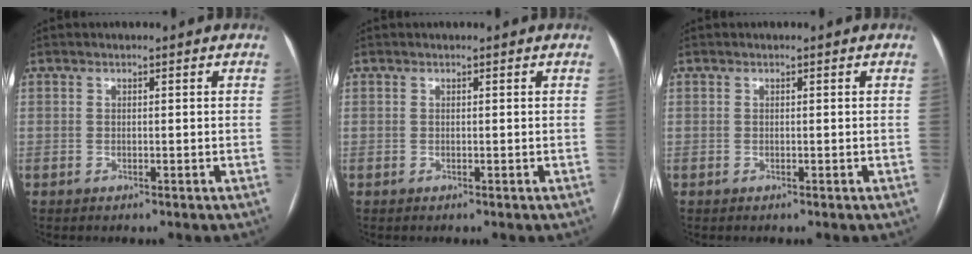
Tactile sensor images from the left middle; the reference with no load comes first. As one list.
[{"total": 0.0}, {"total": 0.0}]